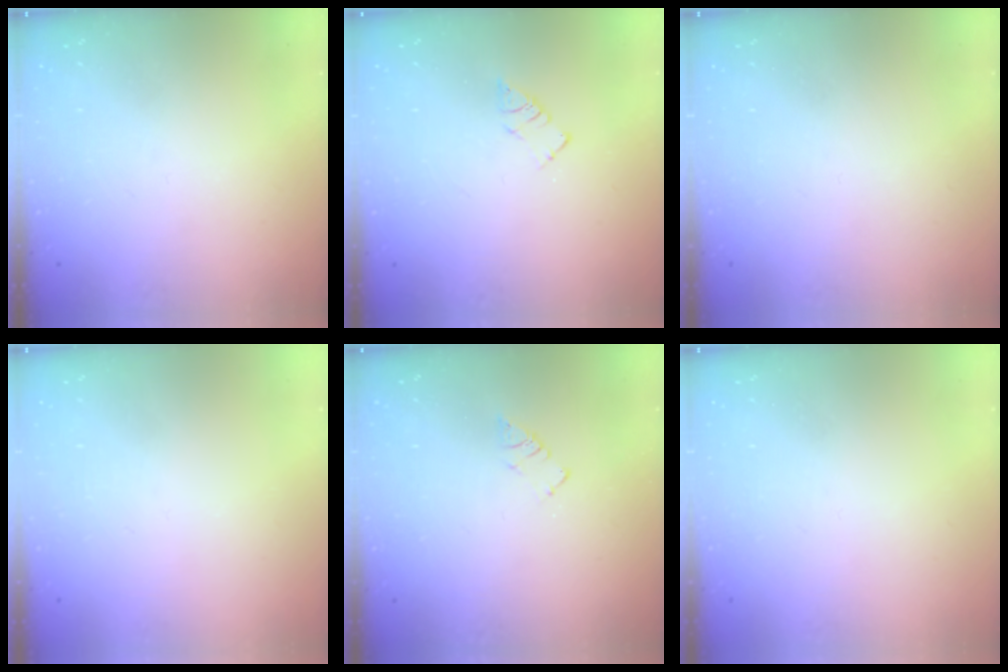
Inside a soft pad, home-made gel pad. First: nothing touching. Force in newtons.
{"total": 3.1, "press": 3.1, "slide": 0.2}
{"total": 1.5, "press": 1.5, "slide": 0.1}
{"total": 1.8, "press": 1.8, "slide": 0.1}
{"total": 2.9, "press": 2.9, "slide": 0.4}
{"total": 1.5, "press": 1.5, "slide": 0.1}